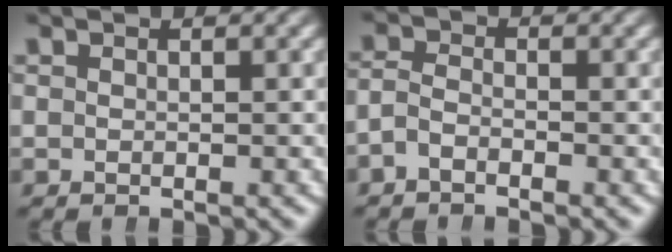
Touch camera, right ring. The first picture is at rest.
{"total": 2.8, "force": [-1.3, 2.0, 1.3], "torque": [-0.039, -0.014, -0.024]}